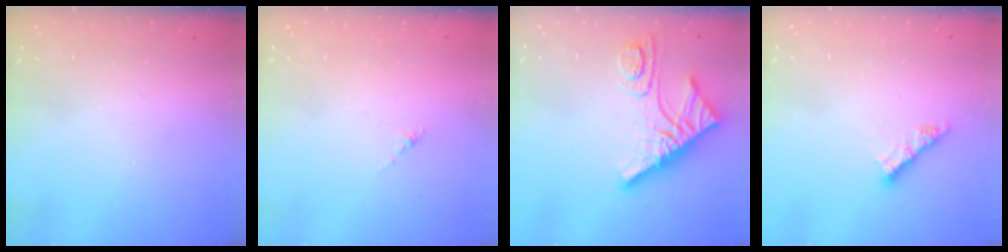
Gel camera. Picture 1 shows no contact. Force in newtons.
{"total": 0.0}
{"total": 13.5, "press": 13.4, "slide": 1.3}
{"total": 6.9, "press": 6.8, "slide": 0.7}